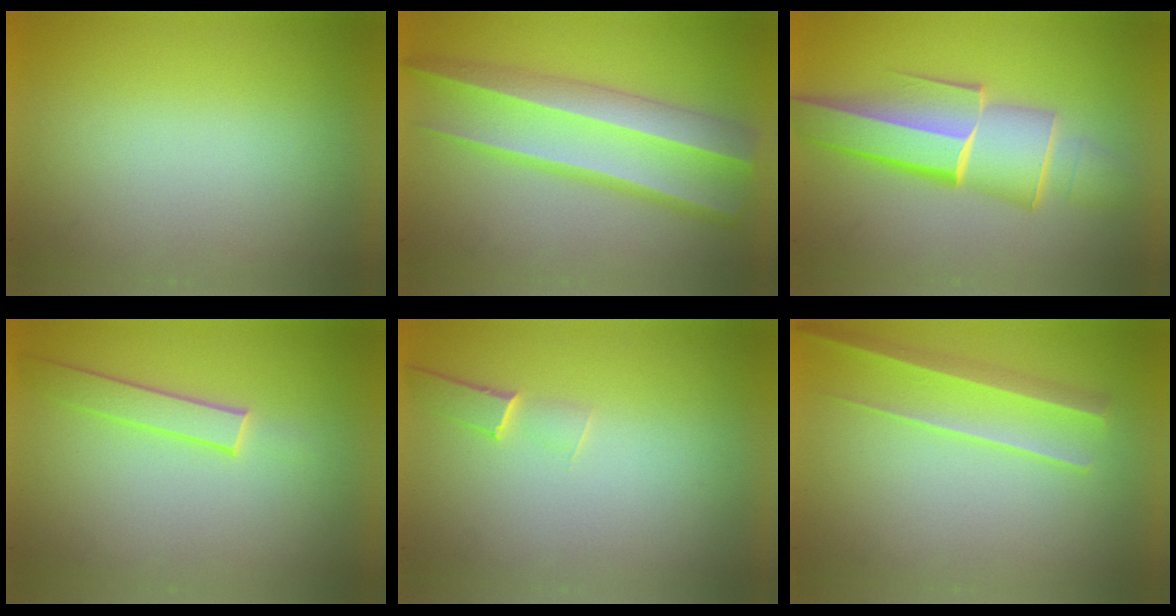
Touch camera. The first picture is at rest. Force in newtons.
{"total": 6.6}
{"total": 6.7}
{"total": 1.9}
{"total": 1.0}
{"total": 2.1}